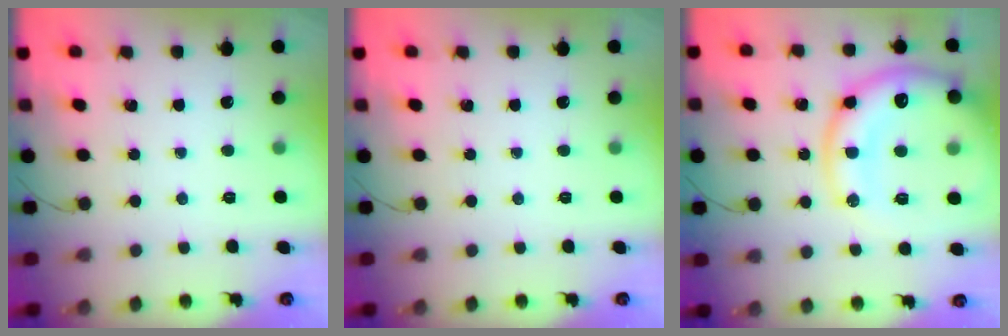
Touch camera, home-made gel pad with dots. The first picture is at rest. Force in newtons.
{"total": 0.0}
{"total": 18.5, "press": 18.3, "slide": 2.3}